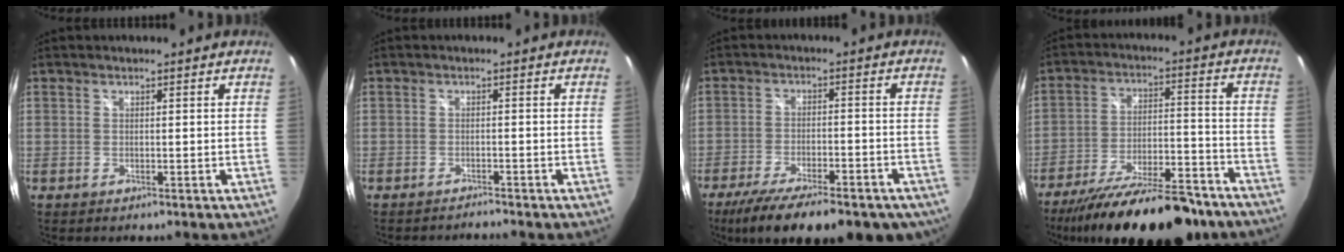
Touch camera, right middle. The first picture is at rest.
{"total": 1.9, "force": [-1.9, -0.1, 0.2], "torque": [-0.012, -0.007, -0.030]}
{"total": 21.1, "force": [-15.6, 7.0, 12.3], "torque": [-0.218, -0.044, -0.215]}
{"total": 23.3, "force": [-19.0, 5.8, 12.1], "torque": [-0.211, -0.032, -0.276]}